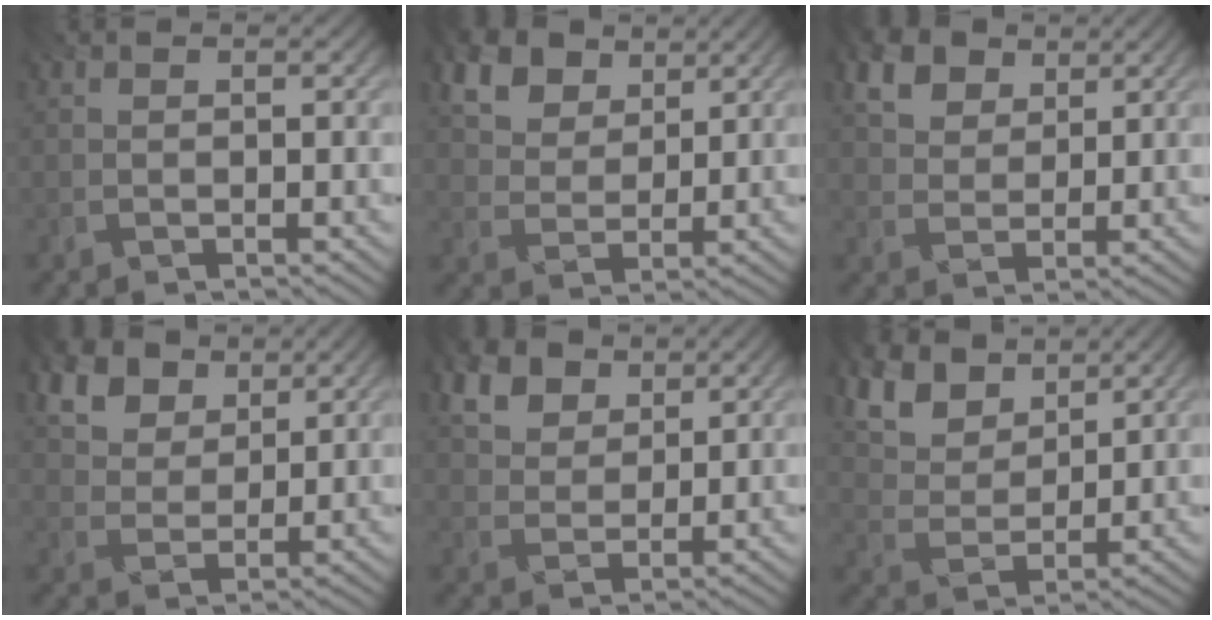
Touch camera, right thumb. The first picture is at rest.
{"total": 9.6, "force": [5.6, 6.0, 5.0], "torque": [-0.150, -0.005, 0.101]}
{"total": 6.4, "force": [3.6, 4.0, 3.4], "torque": [-0.088, -0.001, 0.067]}
{"total": 10.0, "force": [5.9, 6.2, 5.2], "torque": [-0.159, -0.005, 0.108]}
{"total": 7.7, "force": [4.6, 4.7, 4.1], "torque": [-0.119, -0.007, 0.085]}
{"total": 10.5, "force": [6.6, 5.6, 5.9], "torque": [-0.168, 0.013, 0.103]}